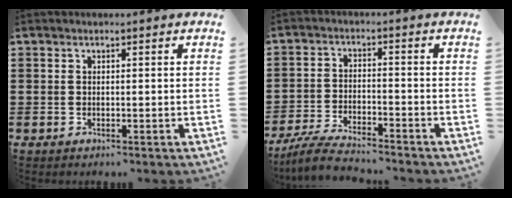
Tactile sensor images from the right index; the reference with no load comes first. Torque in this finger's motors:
{"motor_torque": [-1.05, 1.09, 0.00, -0.03]}